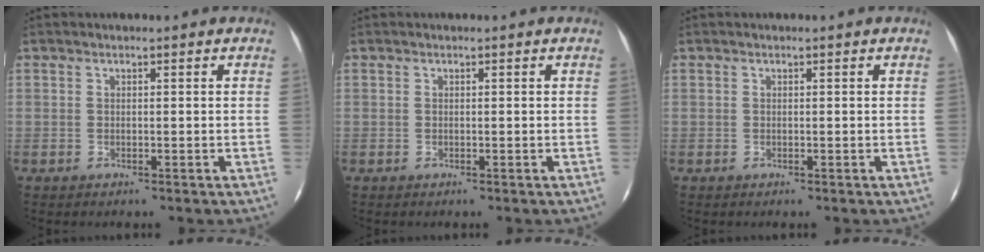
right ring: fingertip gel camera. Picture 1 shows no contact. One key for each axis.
{"total": 0.0}
{"total": 0.0}